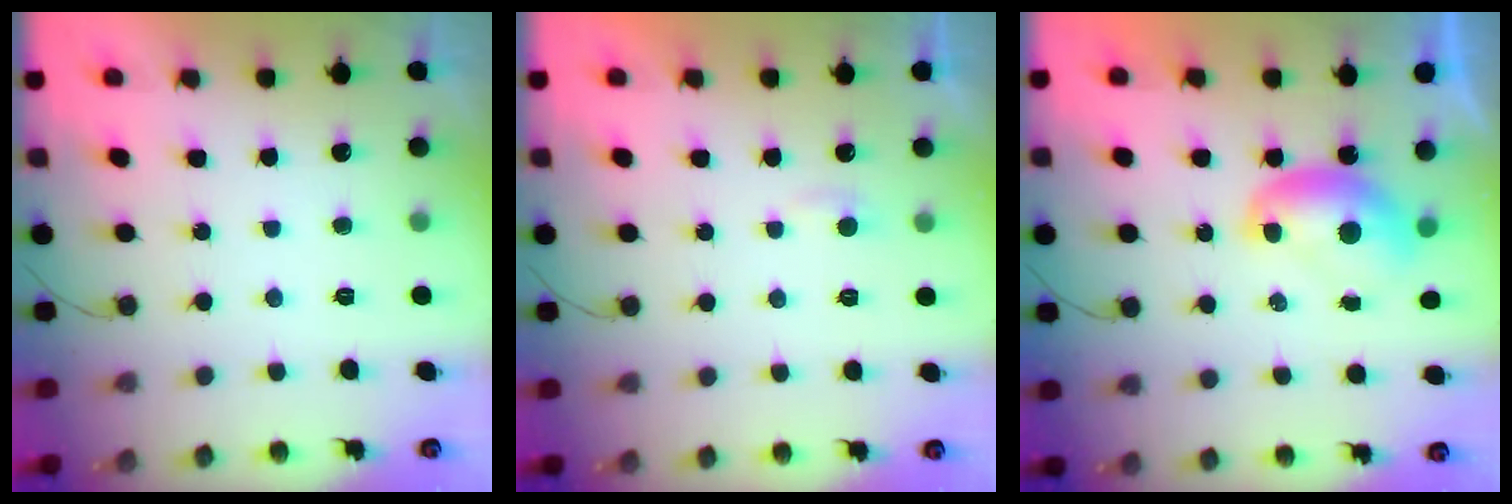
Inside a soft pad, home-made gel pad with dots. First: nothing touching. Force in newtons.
{"total": 2.2, "press": 2.2, "slide": 0.2}
{"total": 7.8, "press": 7.8, "slide": 0.2}